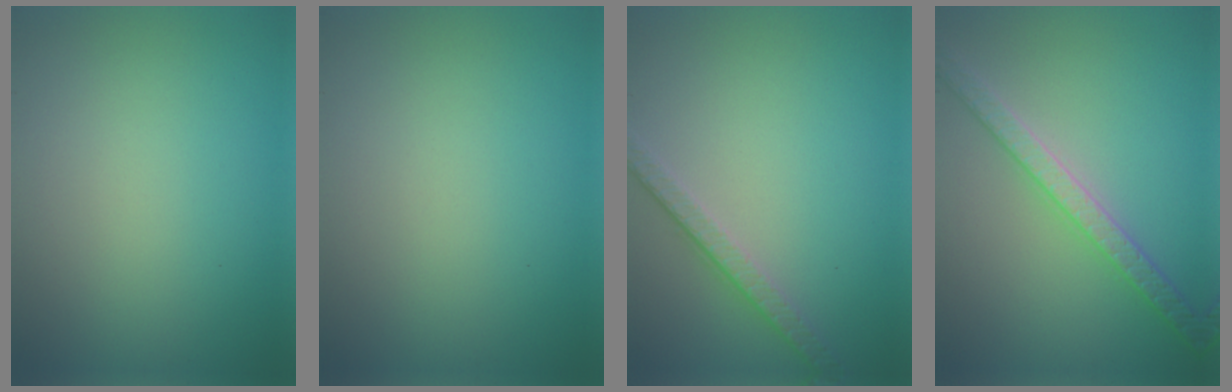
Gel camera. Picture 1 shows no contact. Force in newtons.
{"total": 0.0}
{"total": 3.1, "press": 2.3, "slide": 2.1}
{"total": 3.4, "press": 3.4, "slide": 0.6}